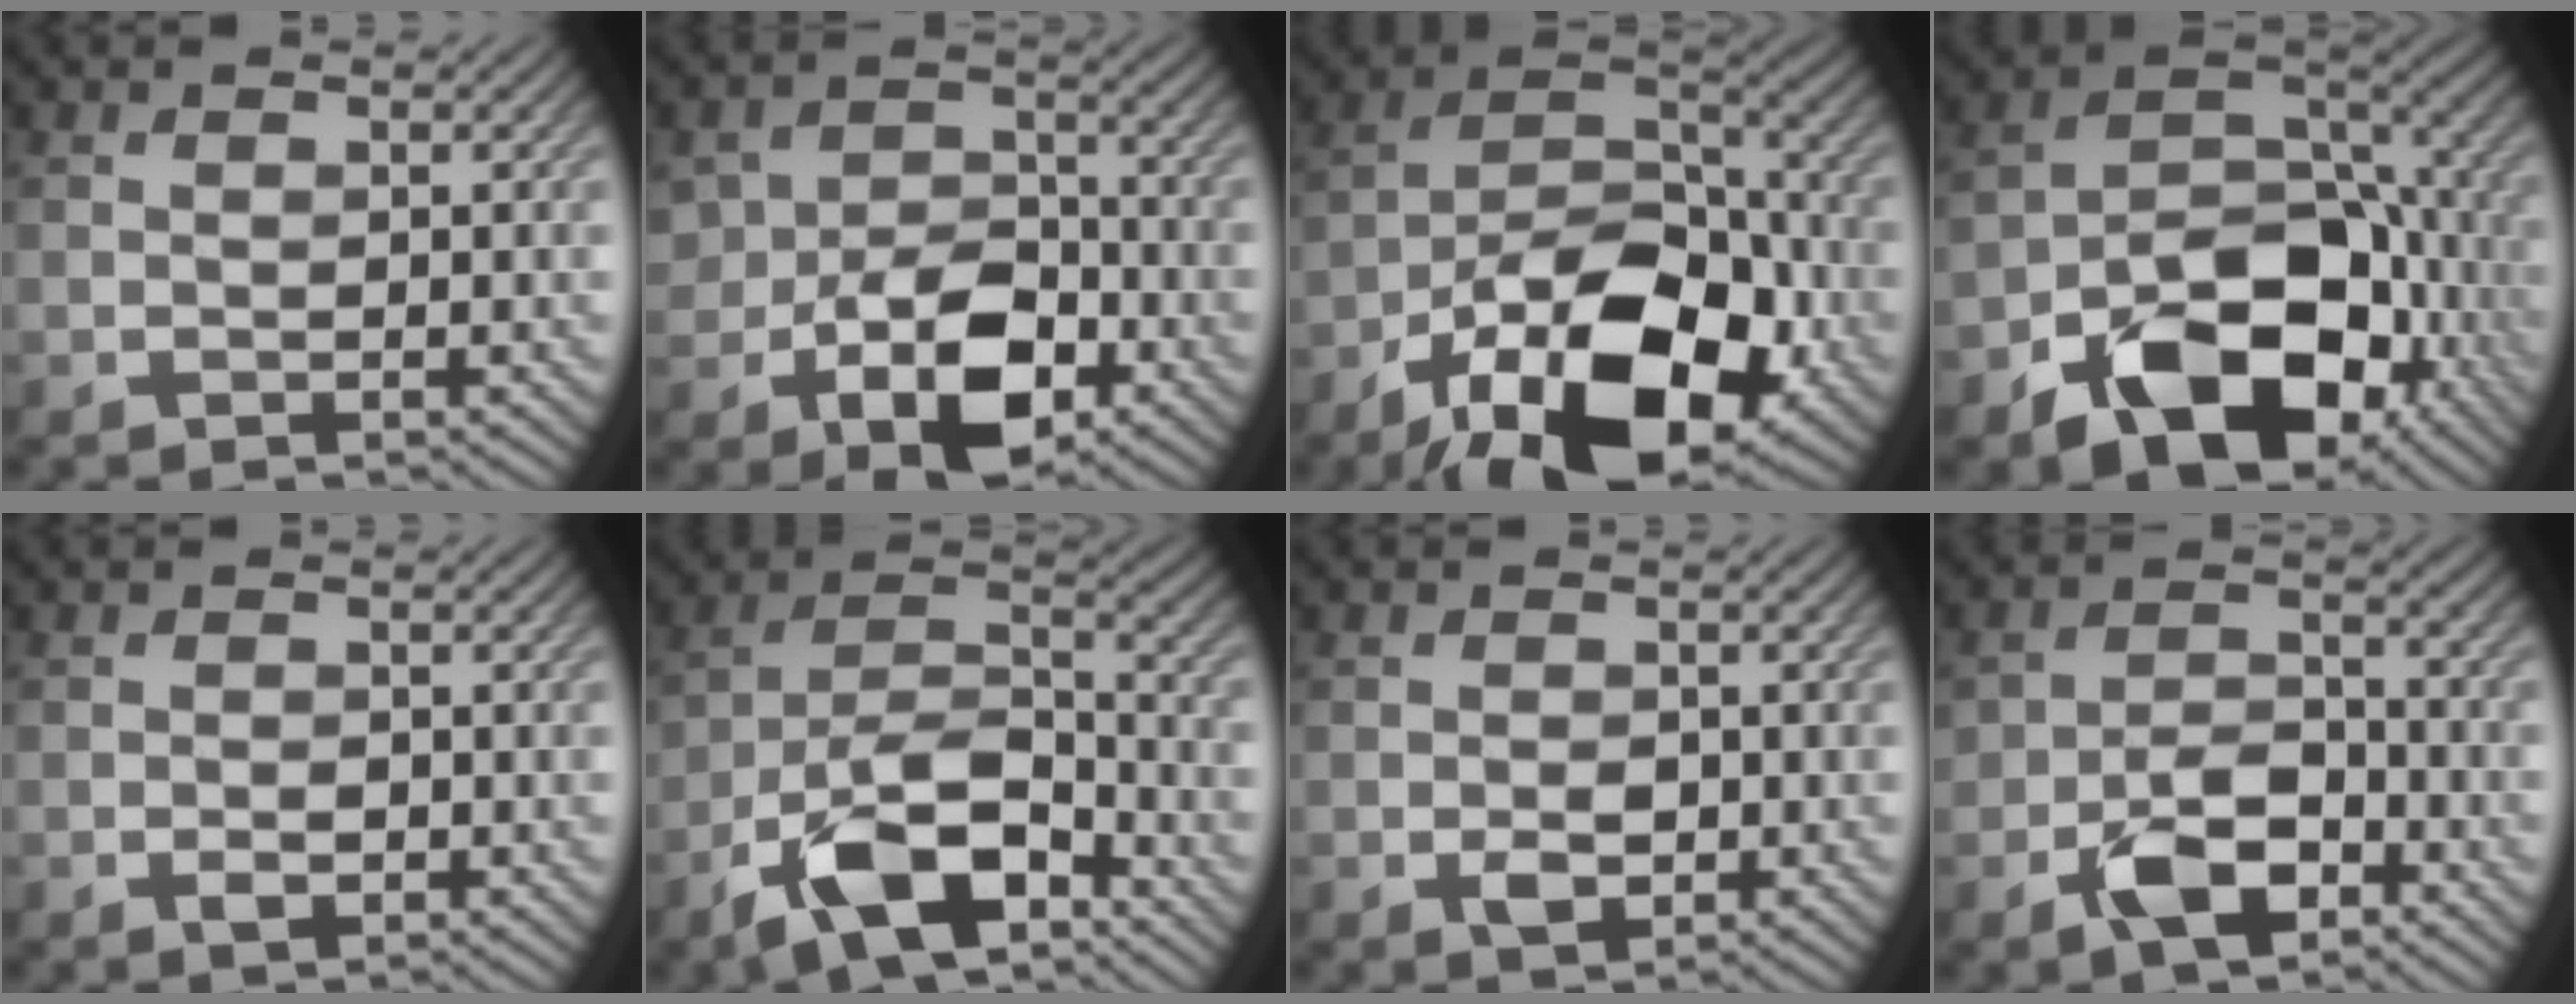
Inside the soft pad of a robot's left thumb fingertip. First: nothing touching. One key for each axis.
{"total": 9.1, "fx": -3.7, "fy": 6.0, "fz": 5.7, "tx": -0.106, "ty": -0.016, "tz": -0.062}
{"total": 17.8, "fx": -9.9, "fy": 9.0, "fz": 11.7, "tx": -0.196, "ty": -0.017, "tz": -0.179}
{"total": 15.7, "fx": -8.0, "fy": 10.0, "fz": 9.2, "tx": -0.146, "ty": -0.030, "tz": -0.138}
{"total": 1.6, "fx": -0.7, "fy": 1.0, "fz": 1.0, "tx": -0.017, "ty": -0.003, "tz": -0.013}
{"total": 12.7, "fx": -7.8, "fy": 5.5, "fz": 8.3, "tx": -0.158, "ty": -0.003, "tz": -0.163}
{"total": 2.5, "fx": -0.8, "fy": 1.8, "fz": 1.6, "tx": -0.028, "ty": -0.007, "tz": -0.013}
{"total": 6.4, "fx": -3.6, "fy": 3.6, "fz": 3.9, "tx": -0.068, "ty": 0.001, "tz": -0.073}